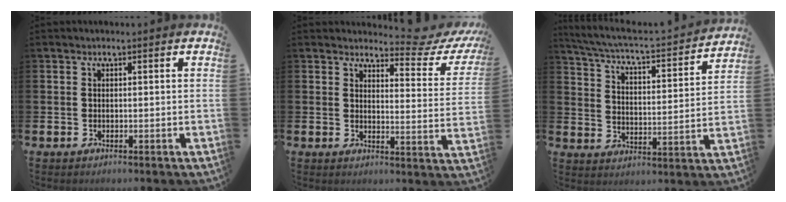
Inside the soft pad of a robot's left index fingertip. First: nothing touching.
{"total": 4.5, "force": [4.1, 1.2, 1.3], "torque": [-0.012, -0.035, 0.061]}
{"total": 5.0, "force": [4.6, 0.6, 1.7], "torque": [-0.055, -0.043, 0.069]}